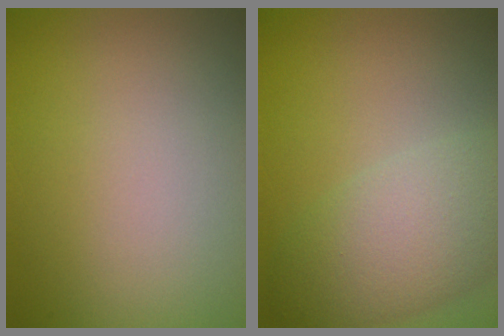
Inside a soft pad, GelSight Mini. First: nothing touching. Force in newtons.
{"total": 5.7, "press": 5.7, "slide": 0.3}